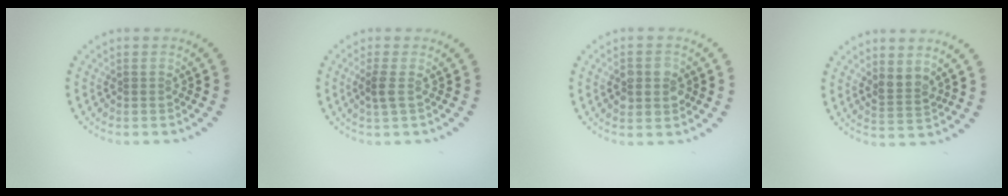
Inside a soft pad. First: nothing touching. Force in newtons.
{"total": 1.3, "press": 1.0, "slide": 0.8}
{"total": 2.8, "press": 2.8, "slide": 0.2}
{"total": 2.1, "press": 1.7, "slide": 1.2}